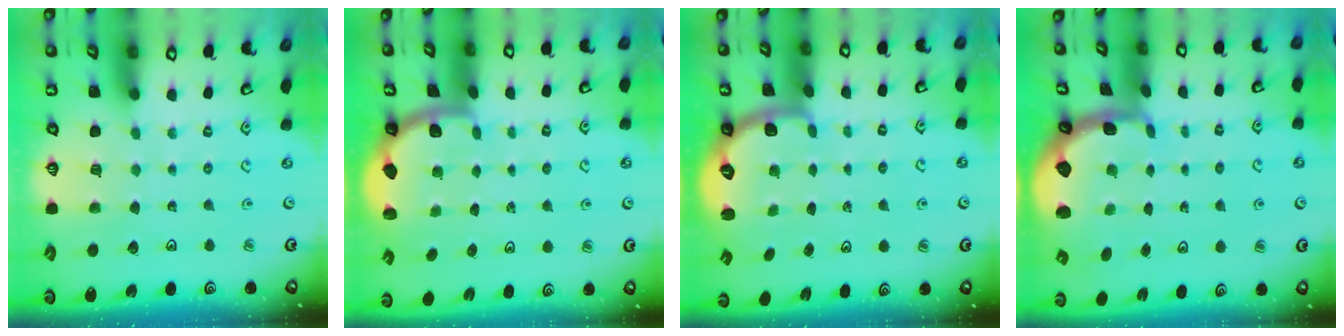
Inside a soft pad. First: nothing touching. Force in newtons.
{"total": 1.7, "press": 1.7, "slide": 0.3}
{"total": 2.7, "press": 1.7, "slide": 2.1}
{"total": 2.3, "press": 1.5, "slide": 1.8}